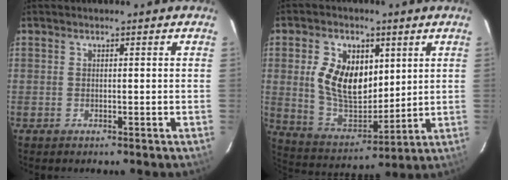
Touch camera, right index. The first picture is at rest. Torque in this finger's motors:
{"motor_torque": [0.47, 0.12, 0.75, 0.15]}